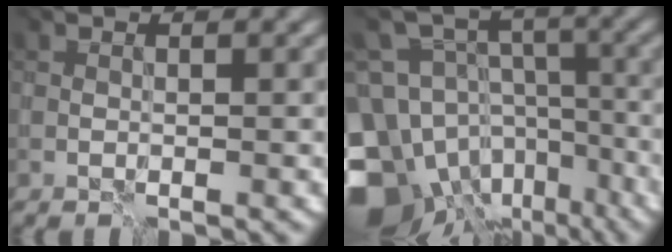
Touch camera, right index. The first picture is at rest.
{"total": 14.8, "force": [-6.6, 11.7, 6.0], "torque": [-0.158, -0.020, -0.087]}